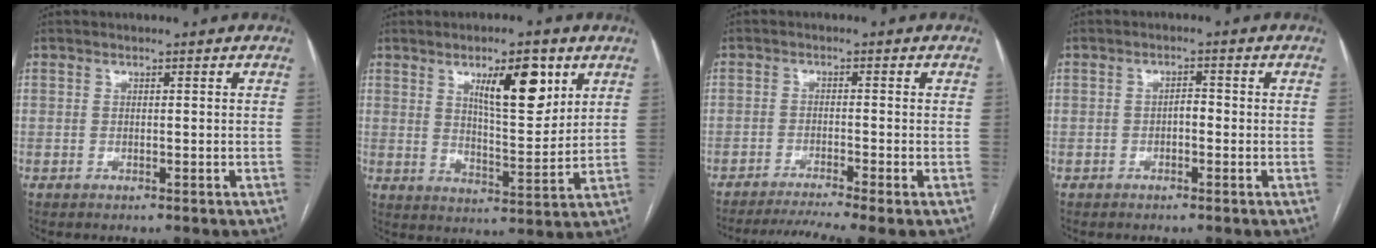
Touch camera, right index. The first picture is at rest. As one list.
[{"total": 10.5, "force": [5.3, 2.7, 8.7], "torque": [-0.140, -0.004, 0.088]}, {"total": 7.2, "force": [-5.9, -1.4, 3.8], "torque": [-0.060, -0.012, -0.096]}, {"total": 1.7, "force": [-0.5, 0.8, 1.4], "torque": [-0.016, 0.006, -0.010]}]